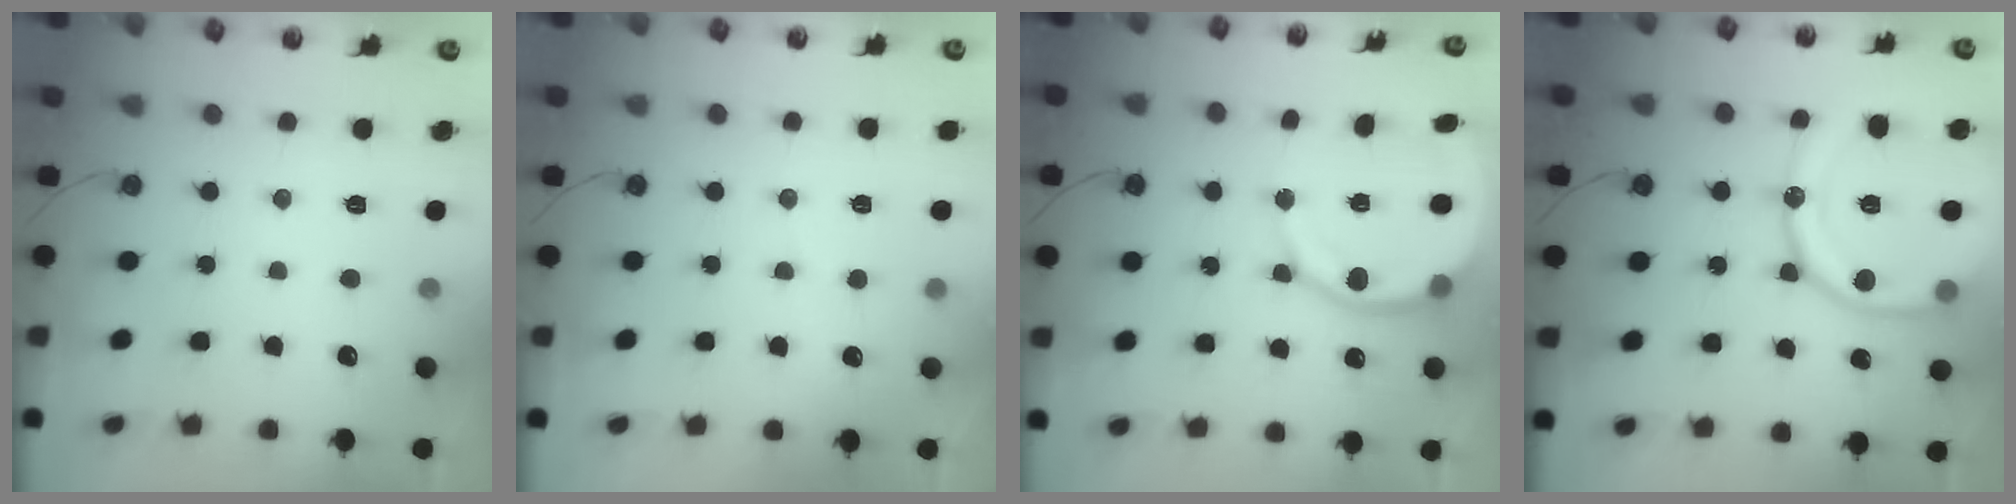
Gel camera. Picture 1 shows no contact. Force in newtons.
{"total": 2.9, "press": 2.7, "slide": 1.1}
{"total": 13.5, "press": 13.4, "slide": 1.7}
{"total": 20.7, "press": 20.5, "slide": 2.4}